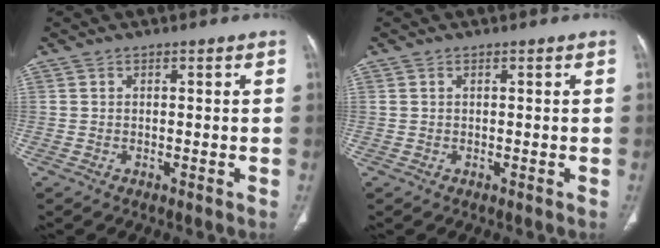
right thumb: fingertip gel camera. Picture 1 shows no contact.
{"total": 0.0}